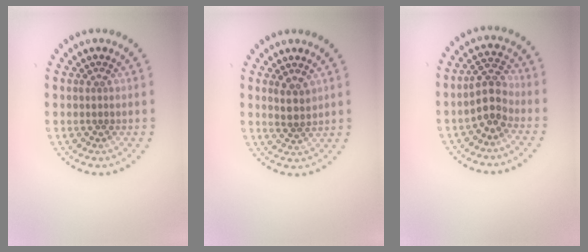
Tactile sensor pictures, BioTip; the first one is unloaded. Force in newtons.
{"total": 1.8, "press": 1.4, "slide": 1.1}
{"total": 3.0, "press": 2.6, "slide": 1.3}